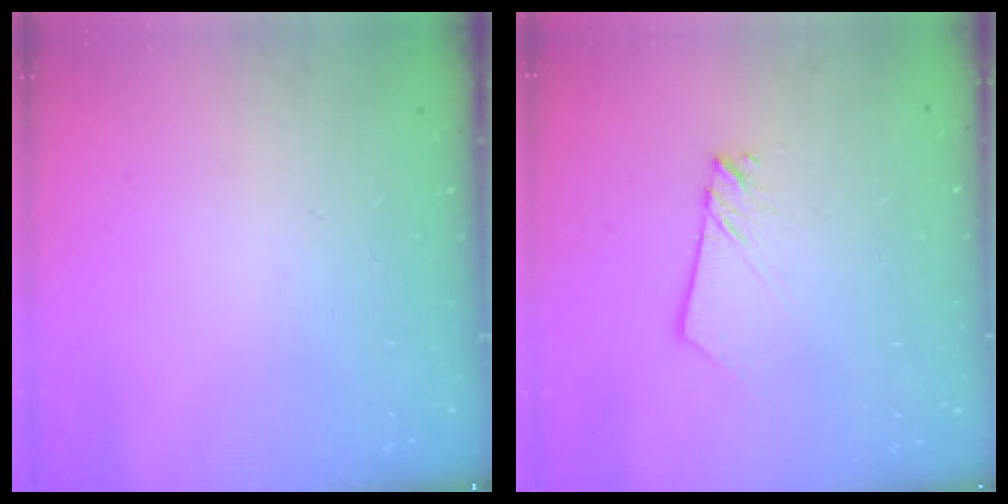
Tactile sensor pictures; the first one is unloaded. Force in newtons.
{"total": 2.7, "press": 2.6, "slide": 0.3}